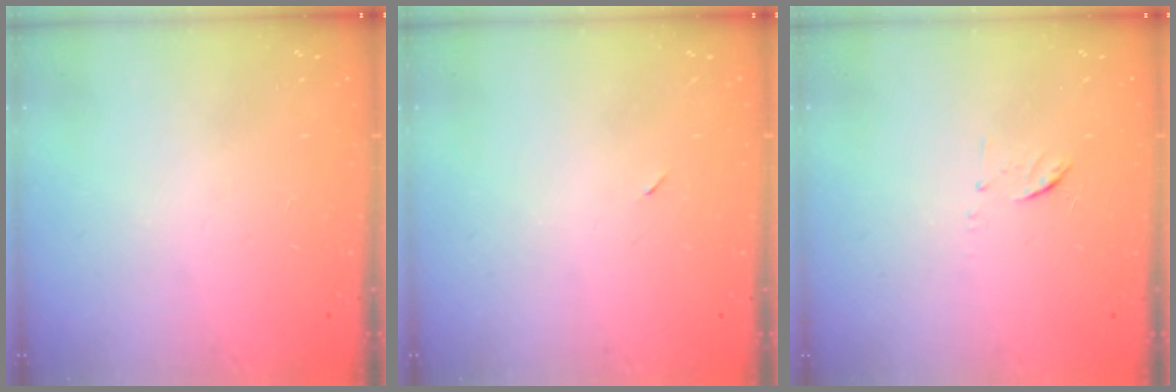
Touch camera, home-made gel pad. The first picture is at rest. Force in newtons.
{"total": 2.3, "press": 2.0, "slide": 1.2}
{"total": 6.0, "press": 6.0, "slide": 0.4}